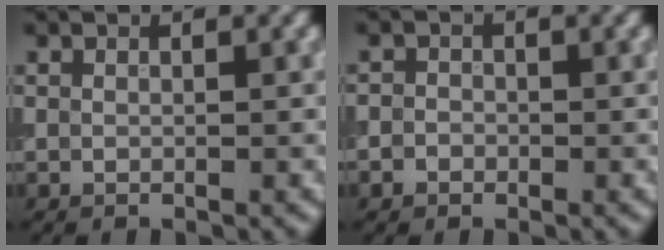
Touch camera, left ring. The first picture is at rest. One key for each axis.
{"total": 1.4, "fx": -0.4, "fy": 1.3, "fz": 0.4, "tx": 0.010, "ty": 0.005, "tz": -0.015}